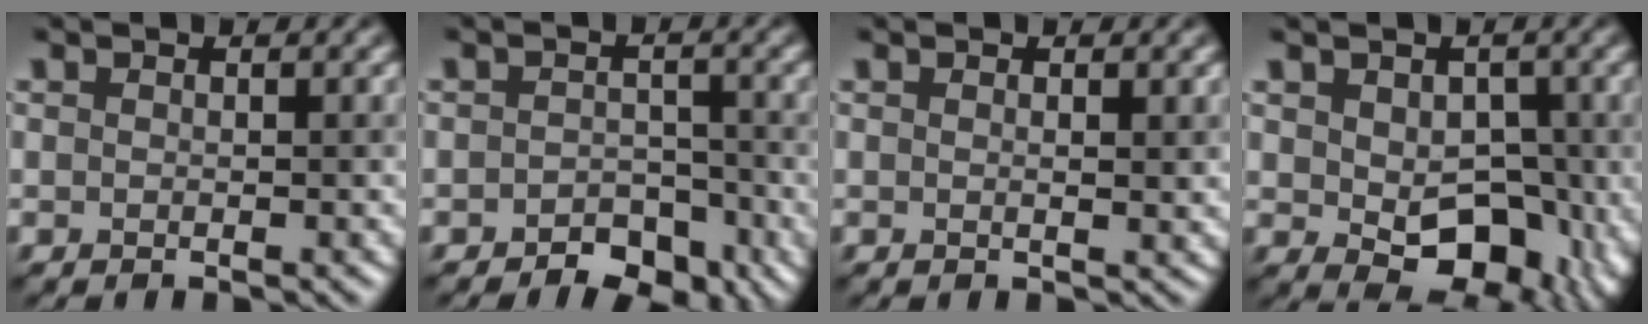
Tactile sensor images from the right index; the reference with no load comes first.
{"total": 3.5, "force": [-2.3, 2.1, 1.7], "torque": [-0.019, 0.001, -0.038]}
{"total": 1.0, "force": [0.4, 0.2, 0.9], "torque": [-0.014, 0.000, 0.004]}
{"total": 7.5, "force": [-0.6, 5.1, 5.5], "torque": [-0.076, -0.019, 0.001]}